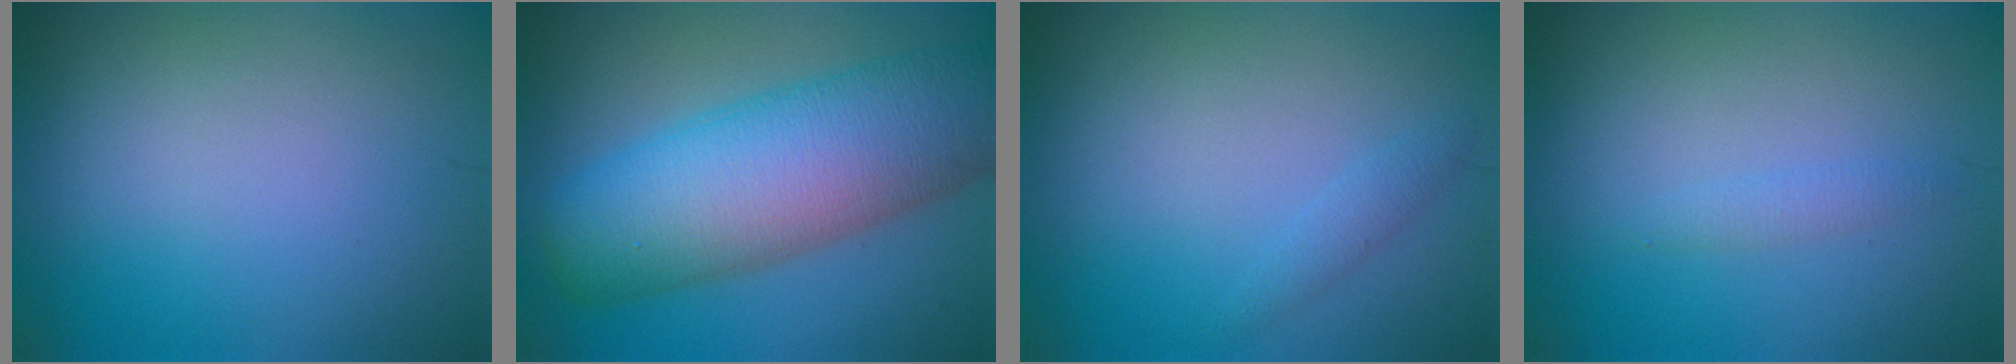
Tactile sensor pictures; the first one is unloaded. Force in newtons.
{"total": 12.0, "press": 12.0, "slide": 0.5}
{"total": 1.0, "press": 1.0, "slide": 0.1}
{"total": 0.9, "press": 0.9, "slide": 0.1}